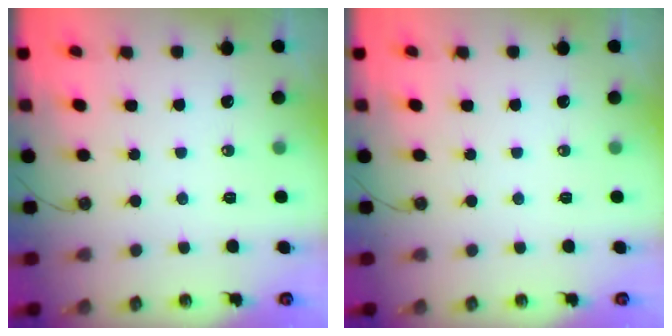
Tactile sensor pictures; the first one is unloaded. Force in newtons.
{"total": 0.0}